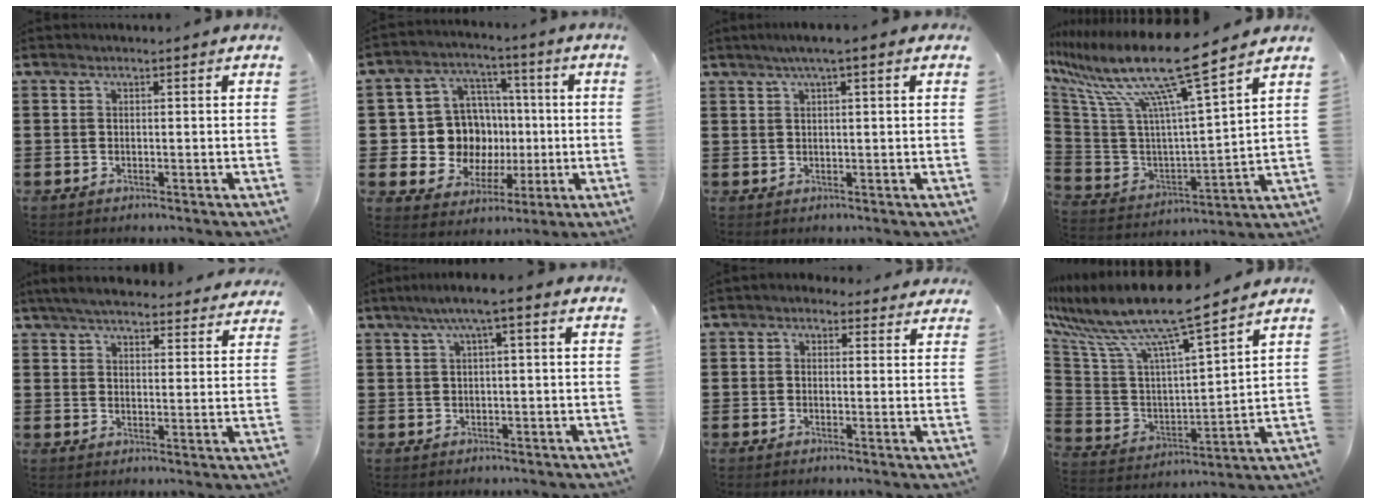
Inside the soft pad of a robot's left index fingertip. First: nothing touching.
{"total": 11.2, "force": [0.5, 10.4, 3.9], "torque": [-0.111, 0.006, 0.026]}
{"total": 2.3, "force": [1.1, -0.1, 2.0], "torque": [-0.038, 0.002, 0.018]}
{"total": 15.2, "force": [11.2, 0.6, 10.3], "torque": [-0.230, -0.076, 0.178]}
{"total": 5.3, "force": [5.0, 0.6, 1.5], "torque": [-0.048, -0.017, 0.091]}
{"total": 3.3, "force": [0.5, 0.1, 3.3], "torque": [-0.062, 0.002, 0.004]}
{"total": 1.6, "force": [1.0, 1.2, 0.5], "torque": [-0.006, 0.007, 0.014]}
{"total": 12.0, "force": [9.8, 0.5, 7.0], "torque": [-0.173, -0.069, 0.163]}